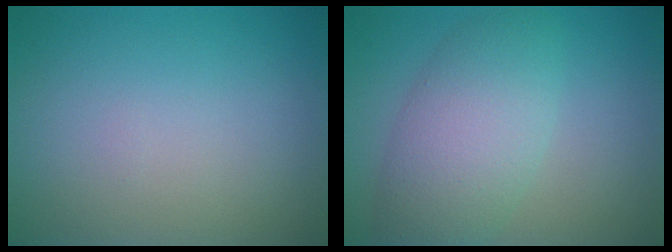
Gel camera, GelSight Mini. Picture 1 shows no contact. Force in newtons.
{"total": 6.1, "press": 6.1, "slide": 0.1}